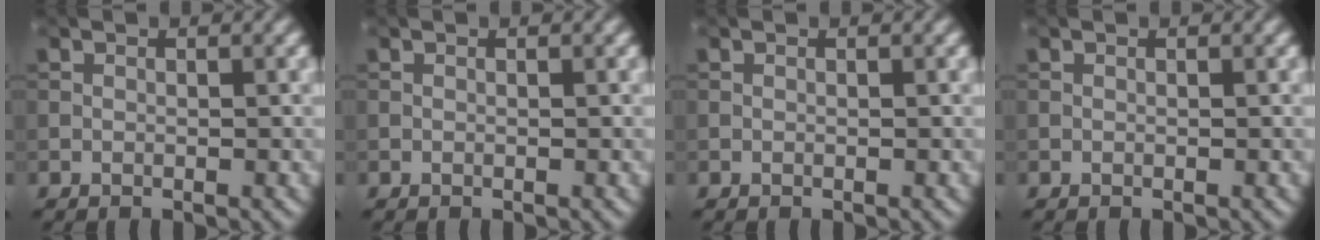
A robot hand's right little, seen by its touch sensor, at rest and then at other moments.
{"total": 0.0}
{"total": 0.0}
{"total": 0.0}